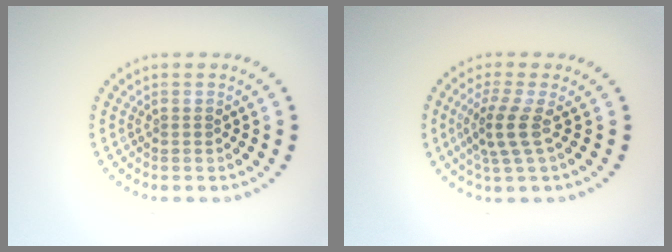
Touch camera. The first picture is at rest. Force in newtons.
{"total": 2.8, "press": 2.3, "slide": 1.6}